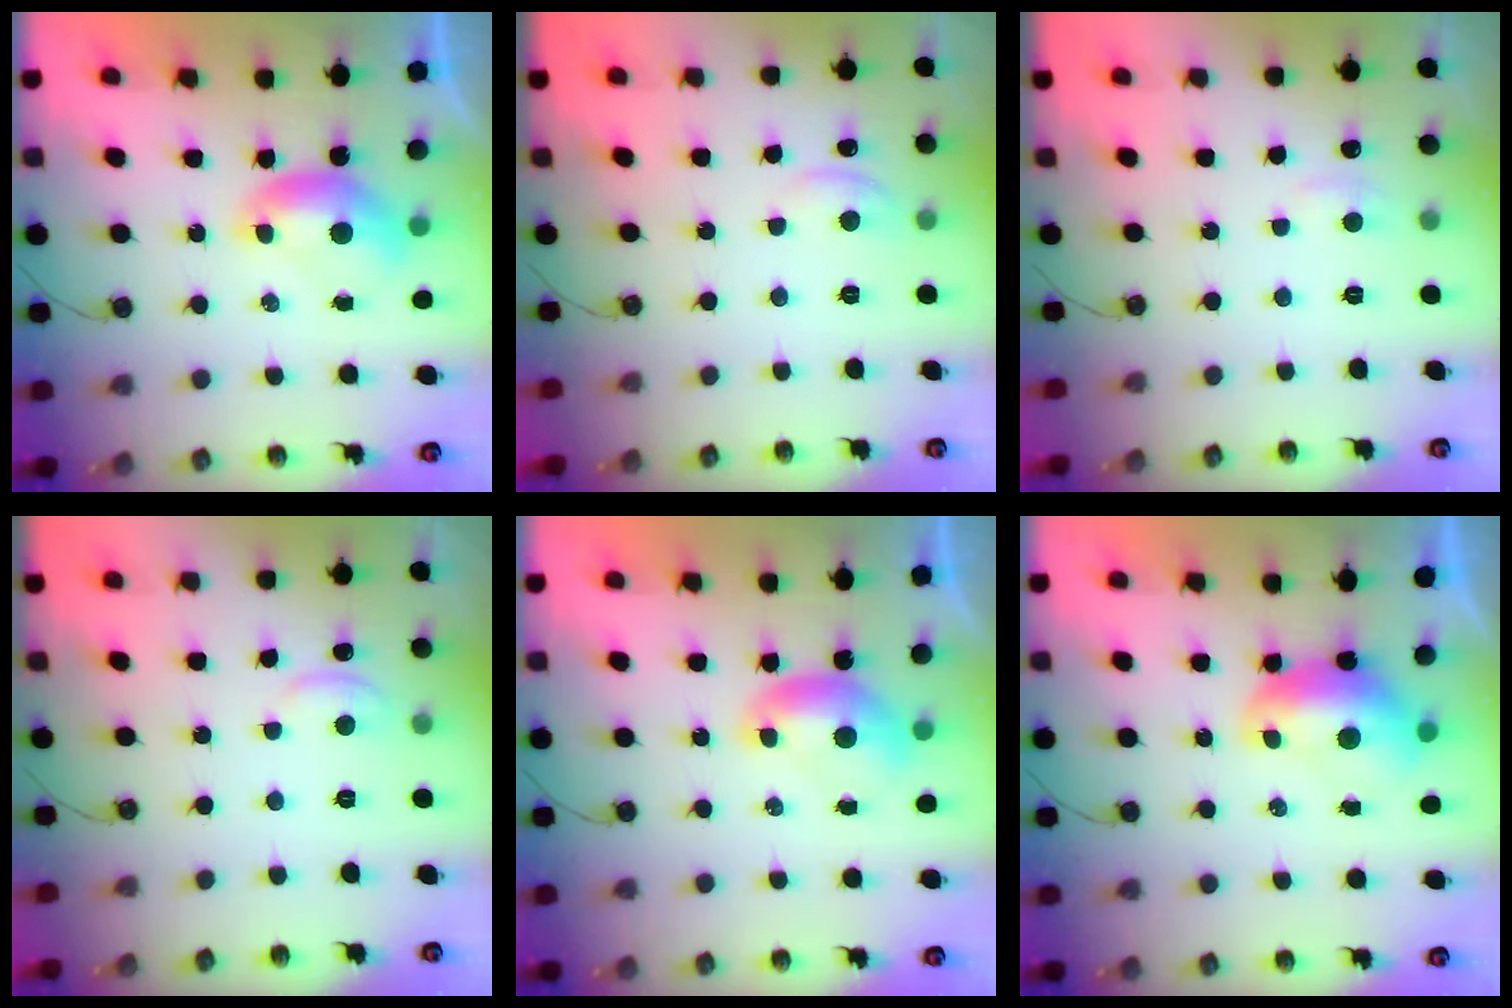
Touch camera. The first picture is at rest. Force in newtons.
{"total": 0.6, "press": 0.0, "slide": 0.6}
{"total": 2.5, "press": 2.4, "slide": 0.5}
{"total": 2.1, "press": 2.1, "slide": 0.2}
{"total": 0.0}
{"total": 1.9, "press": 1.8, "slide": 0.6}